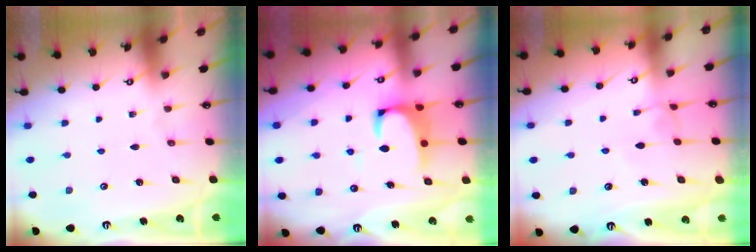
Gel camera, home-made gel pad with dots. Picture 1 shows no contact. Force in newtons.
{"total": 2.8, "press": 2.4, "slide": 1.4}
{"total": 0.0}